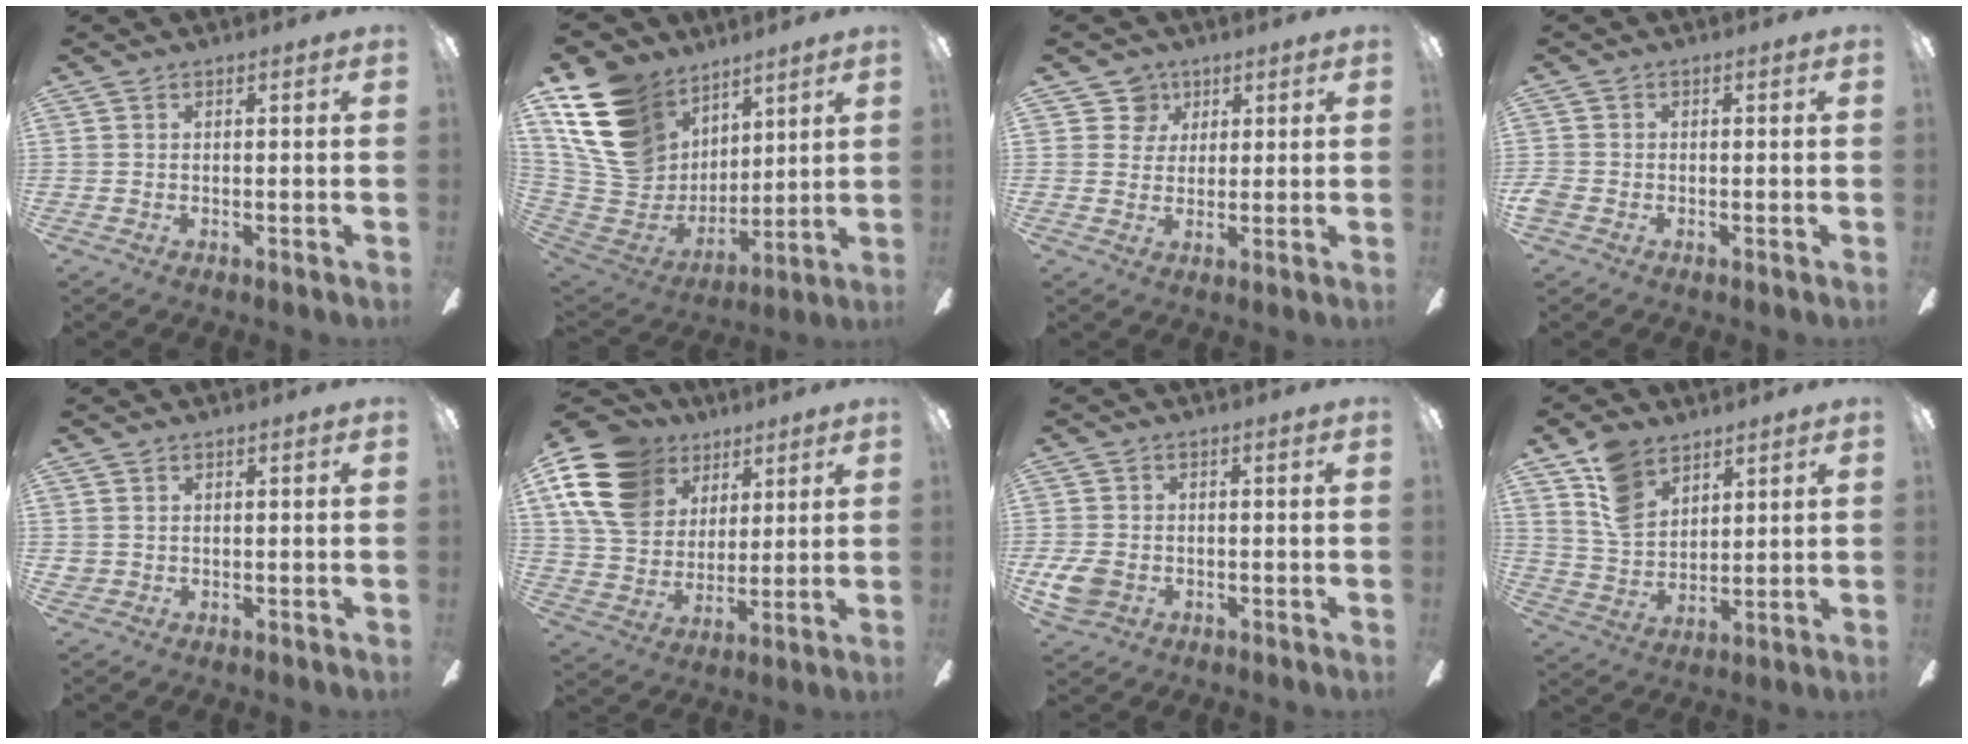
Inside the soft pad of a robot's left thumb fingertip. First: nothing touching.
{"total": 20.5, "force": [9.8, 15.5, 9.4], "torque": [-0.214, -0.049, 0.196]}
{"total": 6.3, "force": [3.3, 5.4, 0.7], "torque": [-0.017, -0.006, 0.060]}
{"total": 2.5, "force": [-0.9, 2.1, 1.0], "torque": [-0.022, 0.006, -0.018]}
{"total": 1.6, "force": [0.4, 1.6, 0.1], "torque": [-0.003, 0.004, 0.006]}
{"total": 18.4, "force": [9.0, 13.3, 8.9], "torque": [-0.195, -0.019, 0.175]}
{"total": 6.0, "force": [-1.4, 4.9, 3.2], "torque": [-0.071, 0.008, -0.026]}
{"total": 11.0, "force": [7.3, 6.9, 4.3], "torque": [-0.096, -0.022, 0.147]}